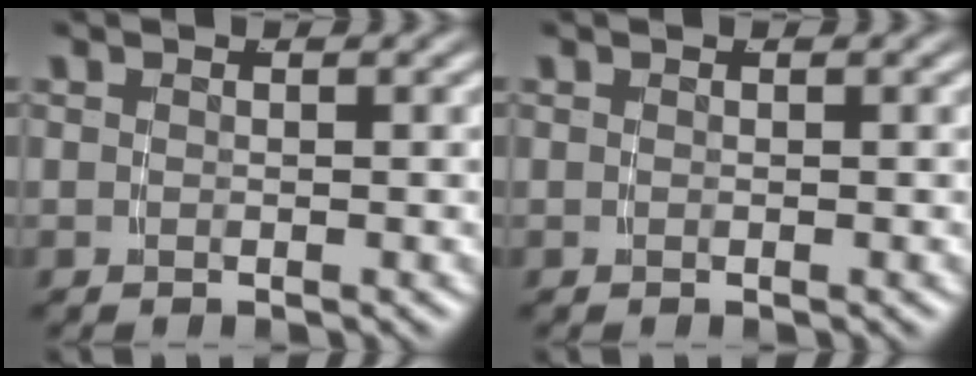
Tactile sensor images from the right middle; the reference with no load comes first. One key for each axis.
{"total": 0.0}